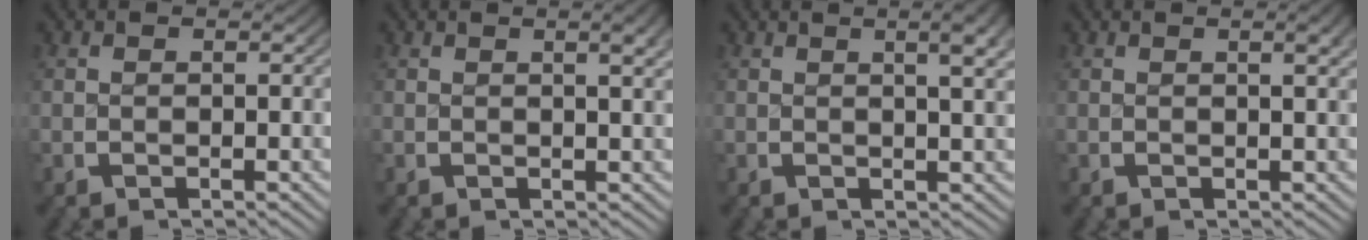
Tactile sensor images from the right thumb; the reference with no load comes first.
{"total": 2.0, "force": [0.9, 0.5, 1.7], "torque": [-0.018, 0.004, 0.011]}
{"total": 3.8, "force": [1.6, 1.2, 3.3], "torque": [-0.030, 0.008, 0.021]}
{"total": 1.4, "force": [0.6, 0.3, 1.2], "torque": [-0.014, 0.002, 0.008]}